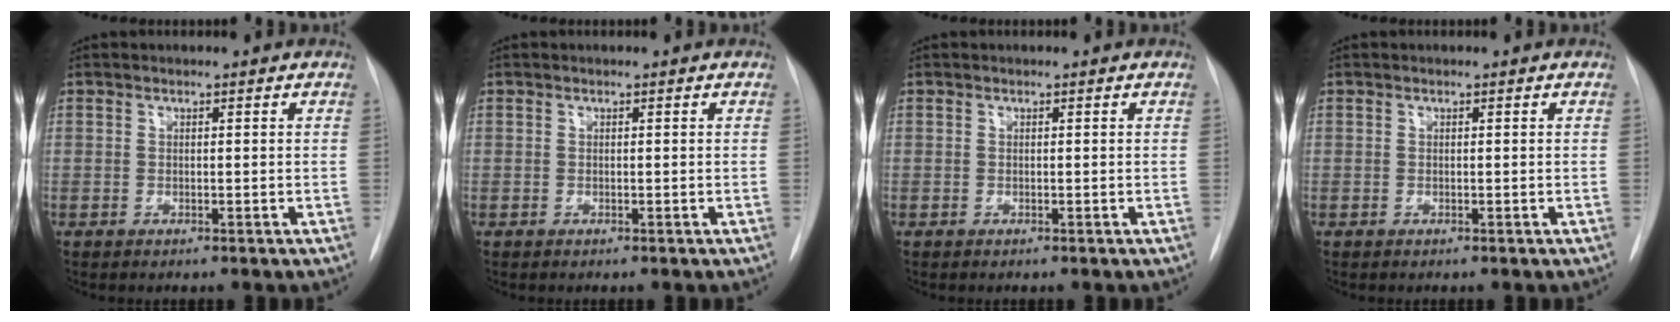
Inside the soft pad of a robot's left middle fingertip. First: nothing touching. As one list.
[{"total": 0.0}, {"total": 0.0}, {"total": 0.0}]